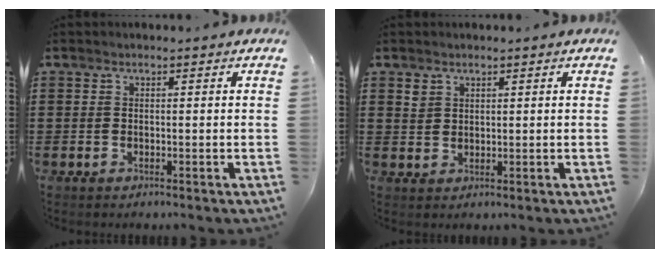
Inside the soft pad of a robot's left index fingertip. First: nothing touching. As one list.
[{"total": 1.7, "force": [1.3, 1.1, 0.3], "torque": [-0.009, 0.003, 0.025]}]